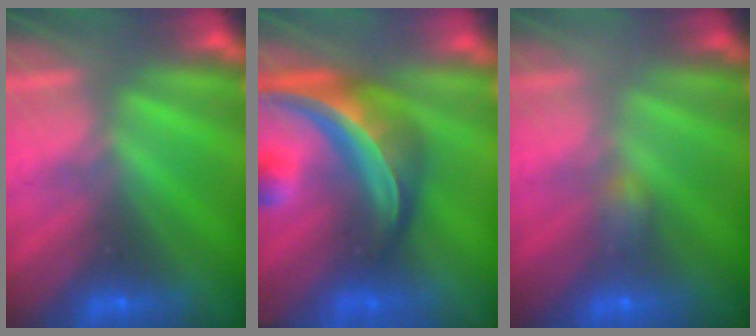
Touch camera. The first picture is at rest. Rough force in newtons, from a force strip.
{"total": 8.5}
{"total": 2.2}